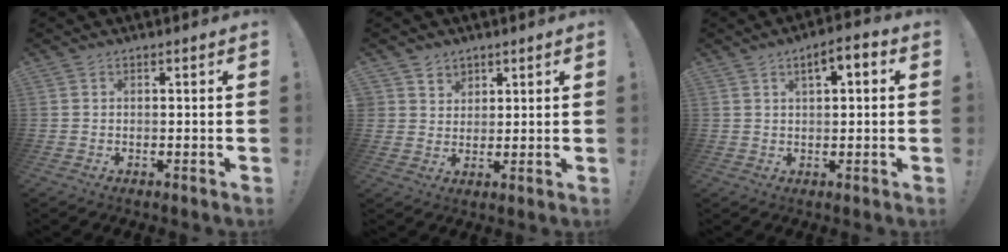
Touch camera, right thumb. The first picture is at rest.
{"total": 4.4, "force": [3.0, 3.3, -0.1], "torque": [0.003, -0.024, 0.055]}
{"total": 4.8, "force": [1.5, 1.9, 4.1], "torque": [-0.065, -0.002, 0.021]}